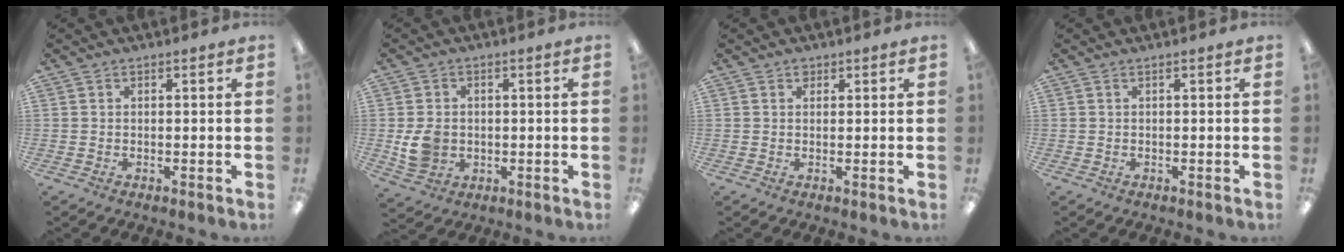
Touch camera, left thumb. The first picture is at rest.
{"total": 6.6, "force": [-0.5, 5.7, 3.3], "torque": [-0.057, 0.007, -0.008]}
{"total": 1.3, "force": [0.9, 1.0, 0.3], "torque": [0.001, -0.001, 0.014]}
{"total": 0.0}